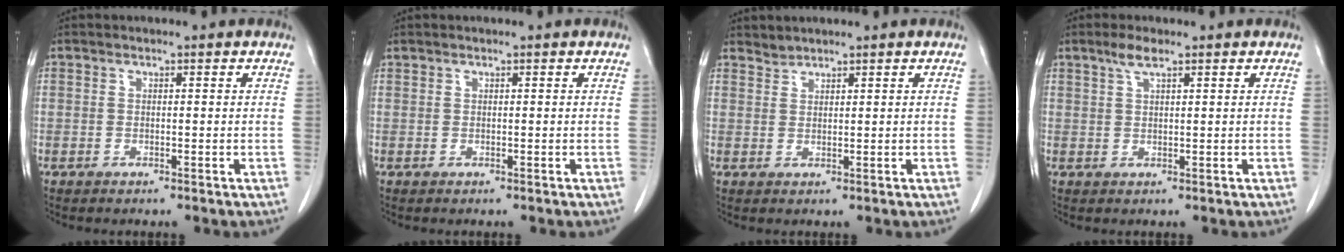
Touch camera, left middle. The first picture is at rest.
{"total": 0.0}
{"total": 1.3, "force": [1.2, 0.0, -0.3], "torque": [0.002, -0.002, 0.025]}
{"total": 2.5, "force": [1.7, 0.3, 1.8], "torque": [-0.042, 0.004, 0.035]}